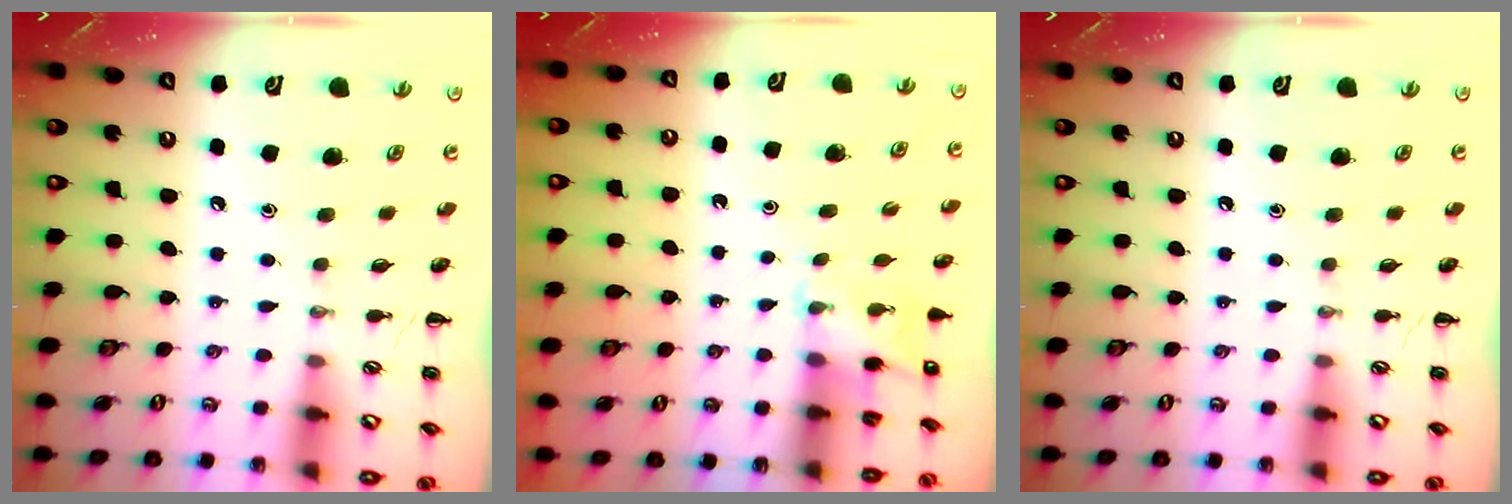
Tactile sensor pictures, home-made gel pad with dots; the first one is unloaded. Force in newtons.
{"total": 4.0, "press": 3.8, "slide": 1.2}
{"total": 0.0}